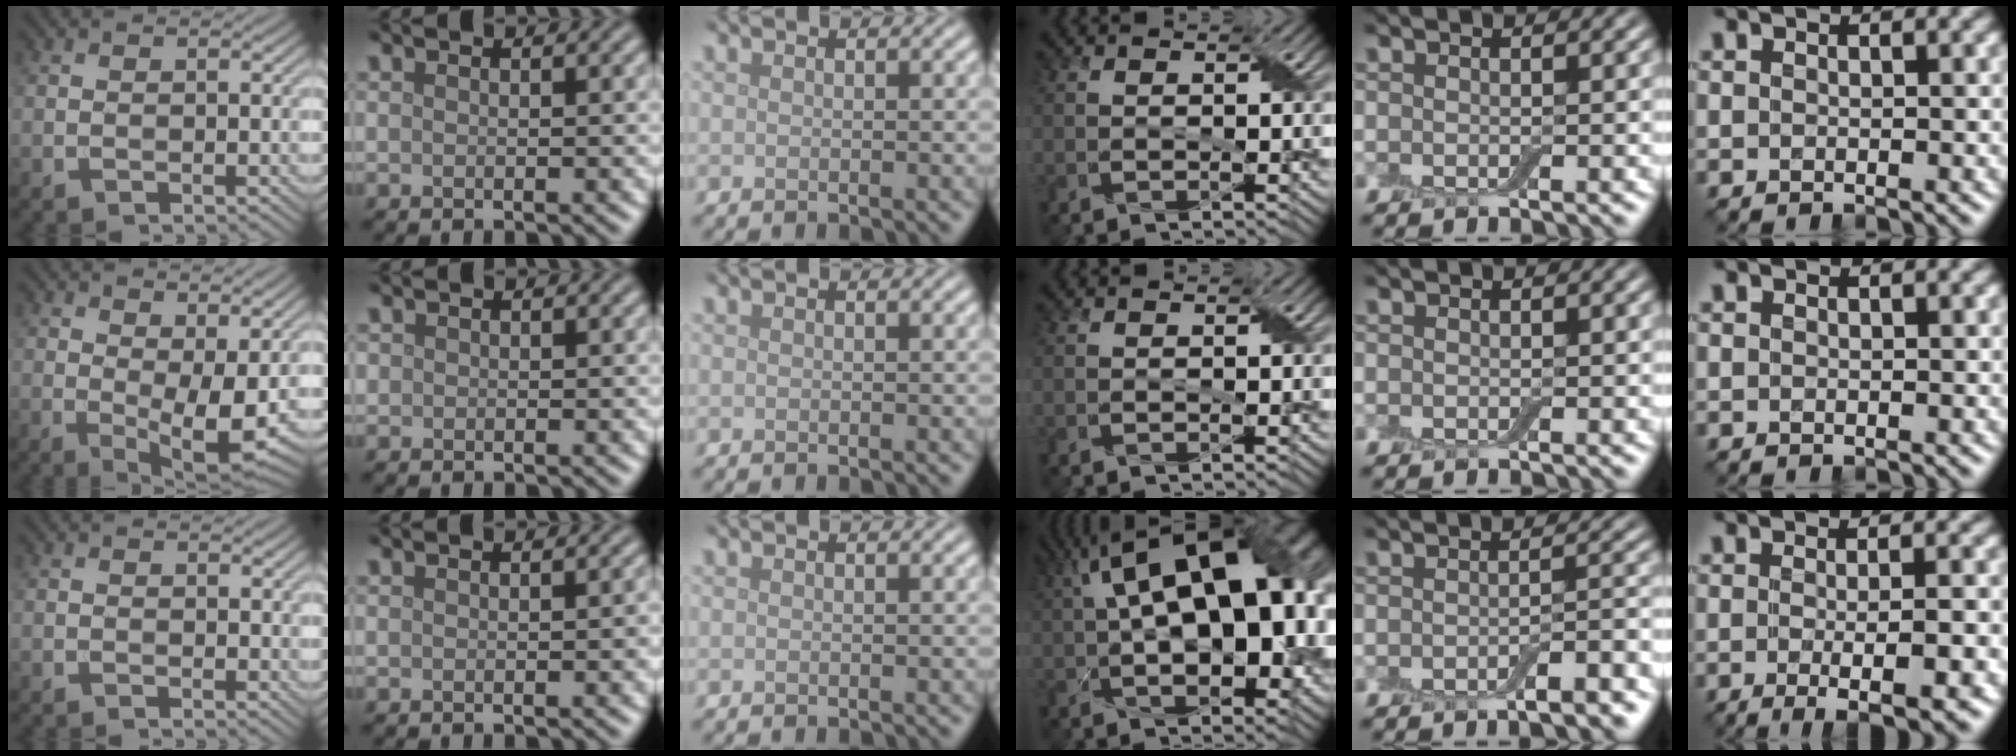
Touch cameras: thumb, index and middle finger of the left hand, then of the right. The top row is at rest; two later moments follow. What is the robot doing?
{"motion": "wrap", "object": "adhesive wrap"}